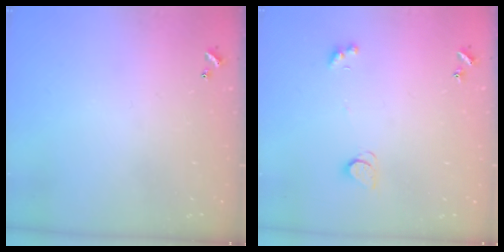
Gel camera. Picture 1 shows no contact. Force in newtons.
{"total": 2.6, "press": 2.6, "slide": 0.5}